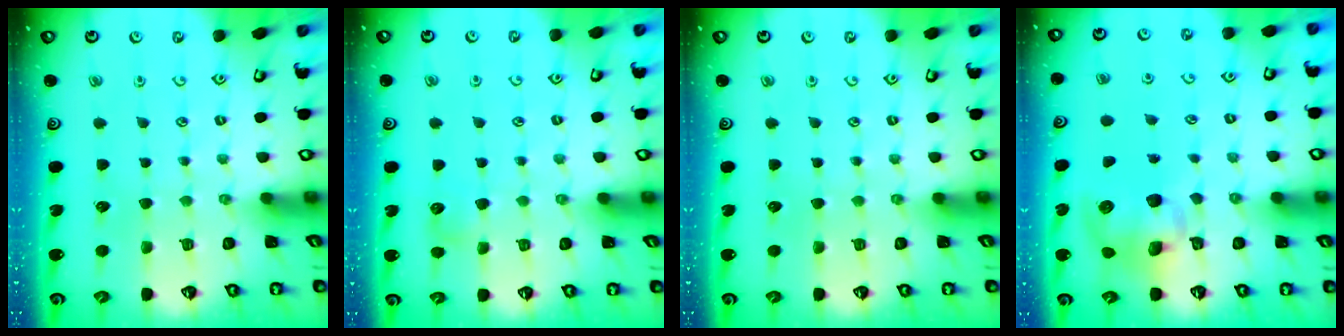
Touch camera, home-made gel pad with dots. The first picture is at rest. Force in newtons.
{"total": 5.3, "press": 5.3, "slide": 0.6}
{"total": 0.0}
{"total": 10.3, "press": 10.2, "slide": 1.5}